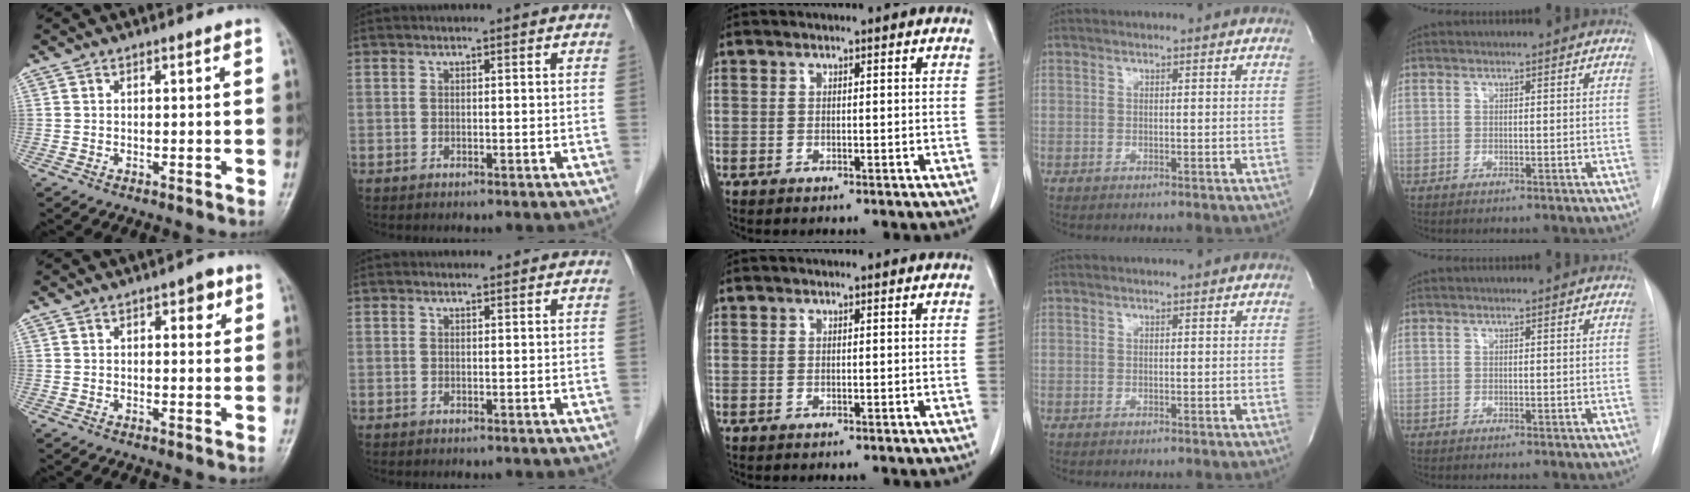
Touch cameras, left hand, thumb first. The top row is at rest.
{"thumb": {"total": 3.6, "force": [1.7, 1.6, 2.7], "torque": [-0.022, -0.004, 0.019]}, "index": {"total": 0.7, "force": [0.7, 0.2, 0.0], "torque": [-0.011, 0.001, 0.008]}}